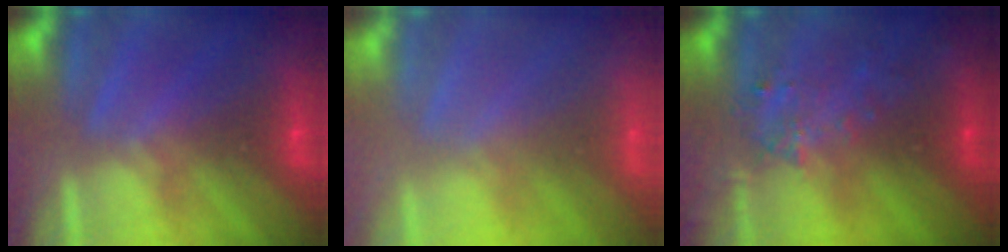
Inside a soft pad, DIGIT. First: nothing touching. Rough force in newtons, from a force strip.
{"total": 9.6}
{"total": 3.2}